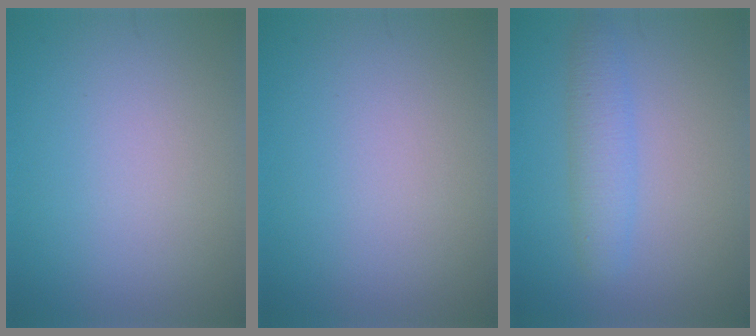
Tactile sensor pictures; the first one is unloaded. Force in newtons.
{"total": 0.0}
{"total": 2.7, "press": 2.7, "slide": 0.2}